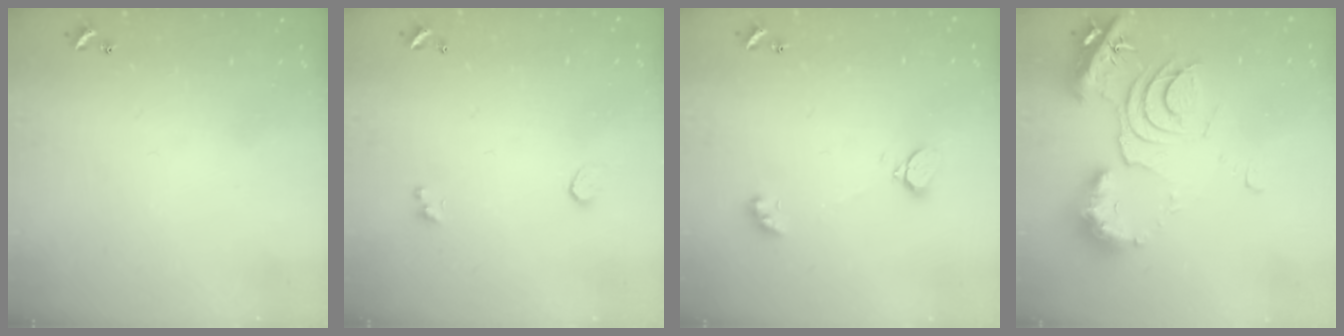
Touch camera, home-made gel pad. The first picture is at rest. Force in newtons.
{"total": 0.8, "press": 0.6, "slide": 0.4}
{"total": 2.0, "press": 1.9, "slide": 0.5}
{"total": 13.2, "press": 13.2, "slide": 1.3}